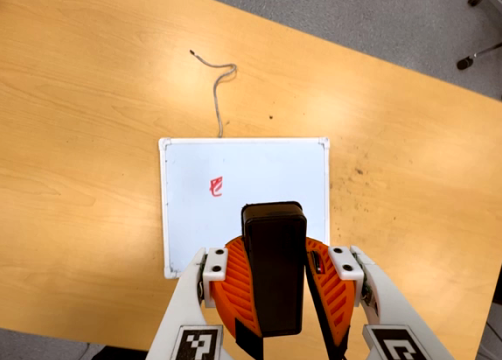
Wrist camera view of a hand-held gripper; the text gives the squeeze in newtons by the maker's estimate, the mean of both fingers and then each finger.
{"total": 10.9, "left": 10.7, "right": 11.1}